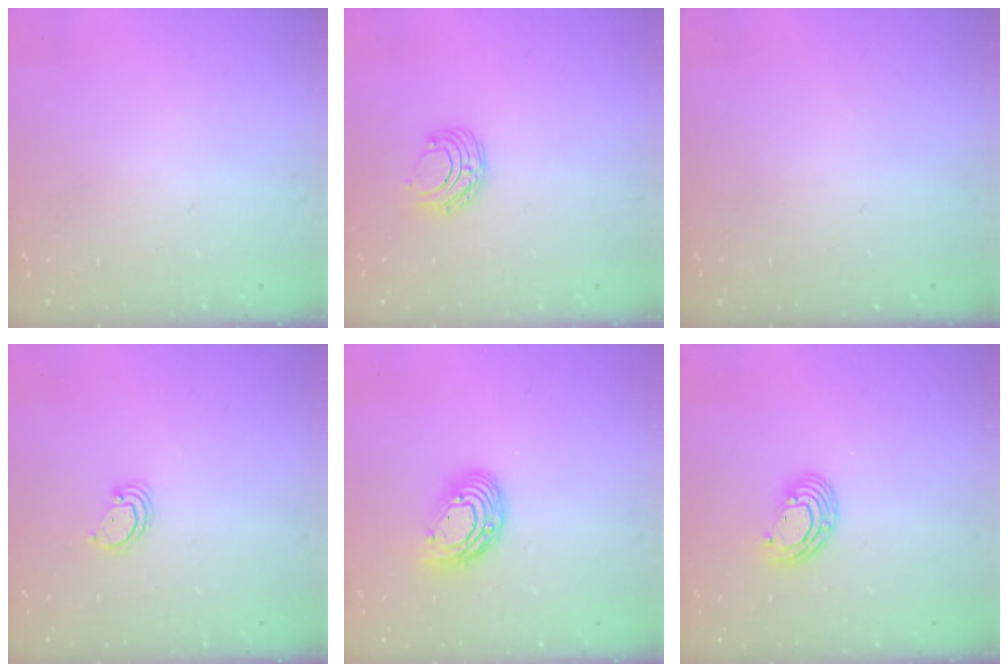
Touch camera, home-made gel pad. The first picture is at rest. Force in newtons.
{"total": 6.4, "press": 6.3, "slide": 0.6}
{"total": 0.0}
{"total": 2.3, "press": 2.3, "slide": 0.2}
{"total": 11.6, "press": 11.5, "slide": 1.2}
{"total": 8.0, "press": 7.9, "slide": 1.2}